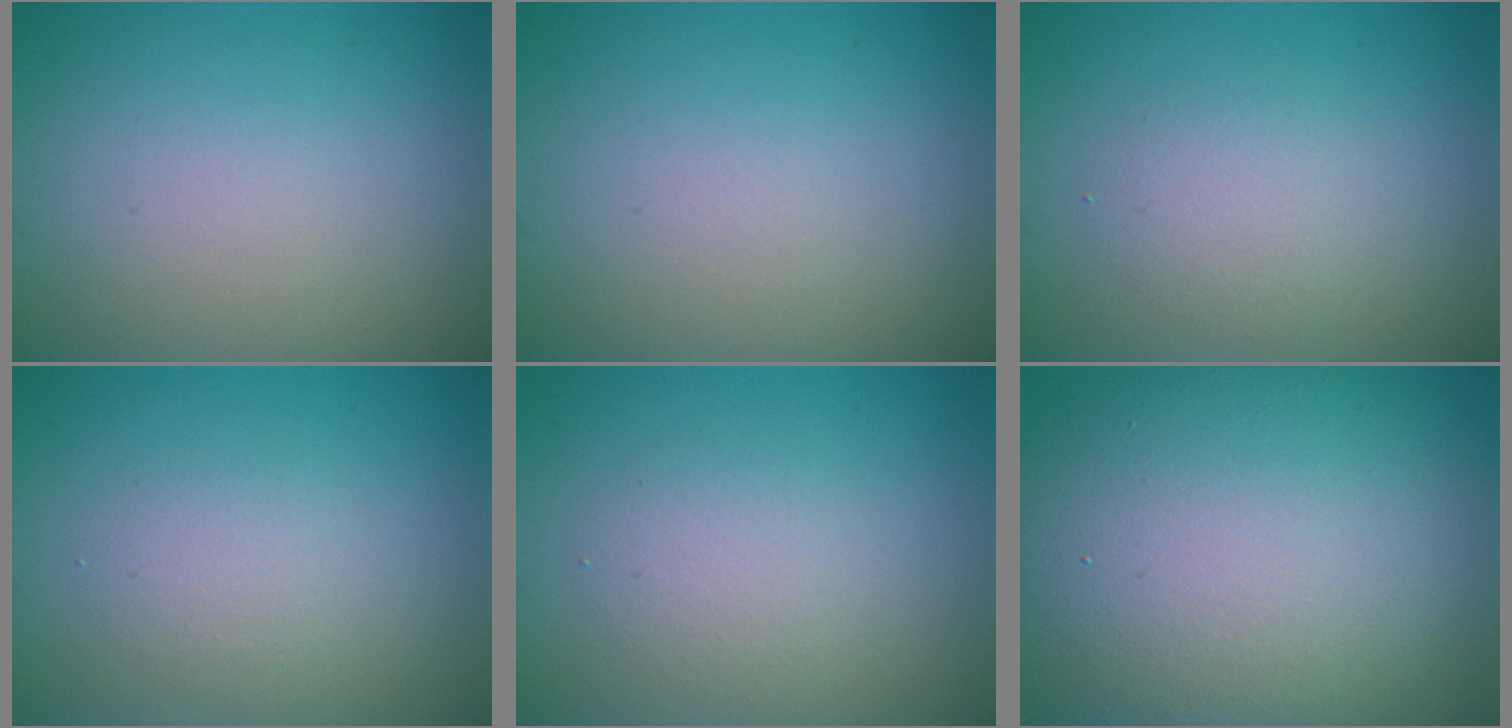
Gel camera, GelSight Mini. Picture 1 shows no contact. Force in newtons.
{"total": 0.0}
{"total": 2.1, "press": 2.1, "slide": 0.1}
{"total": 1.9, "press": 1.9, "slide": 0.1}
{"total": 2.3, "press": 2.3, "slide": 0.2}
{"total": 16.3, "press": 16.2, "slide": 1.1}